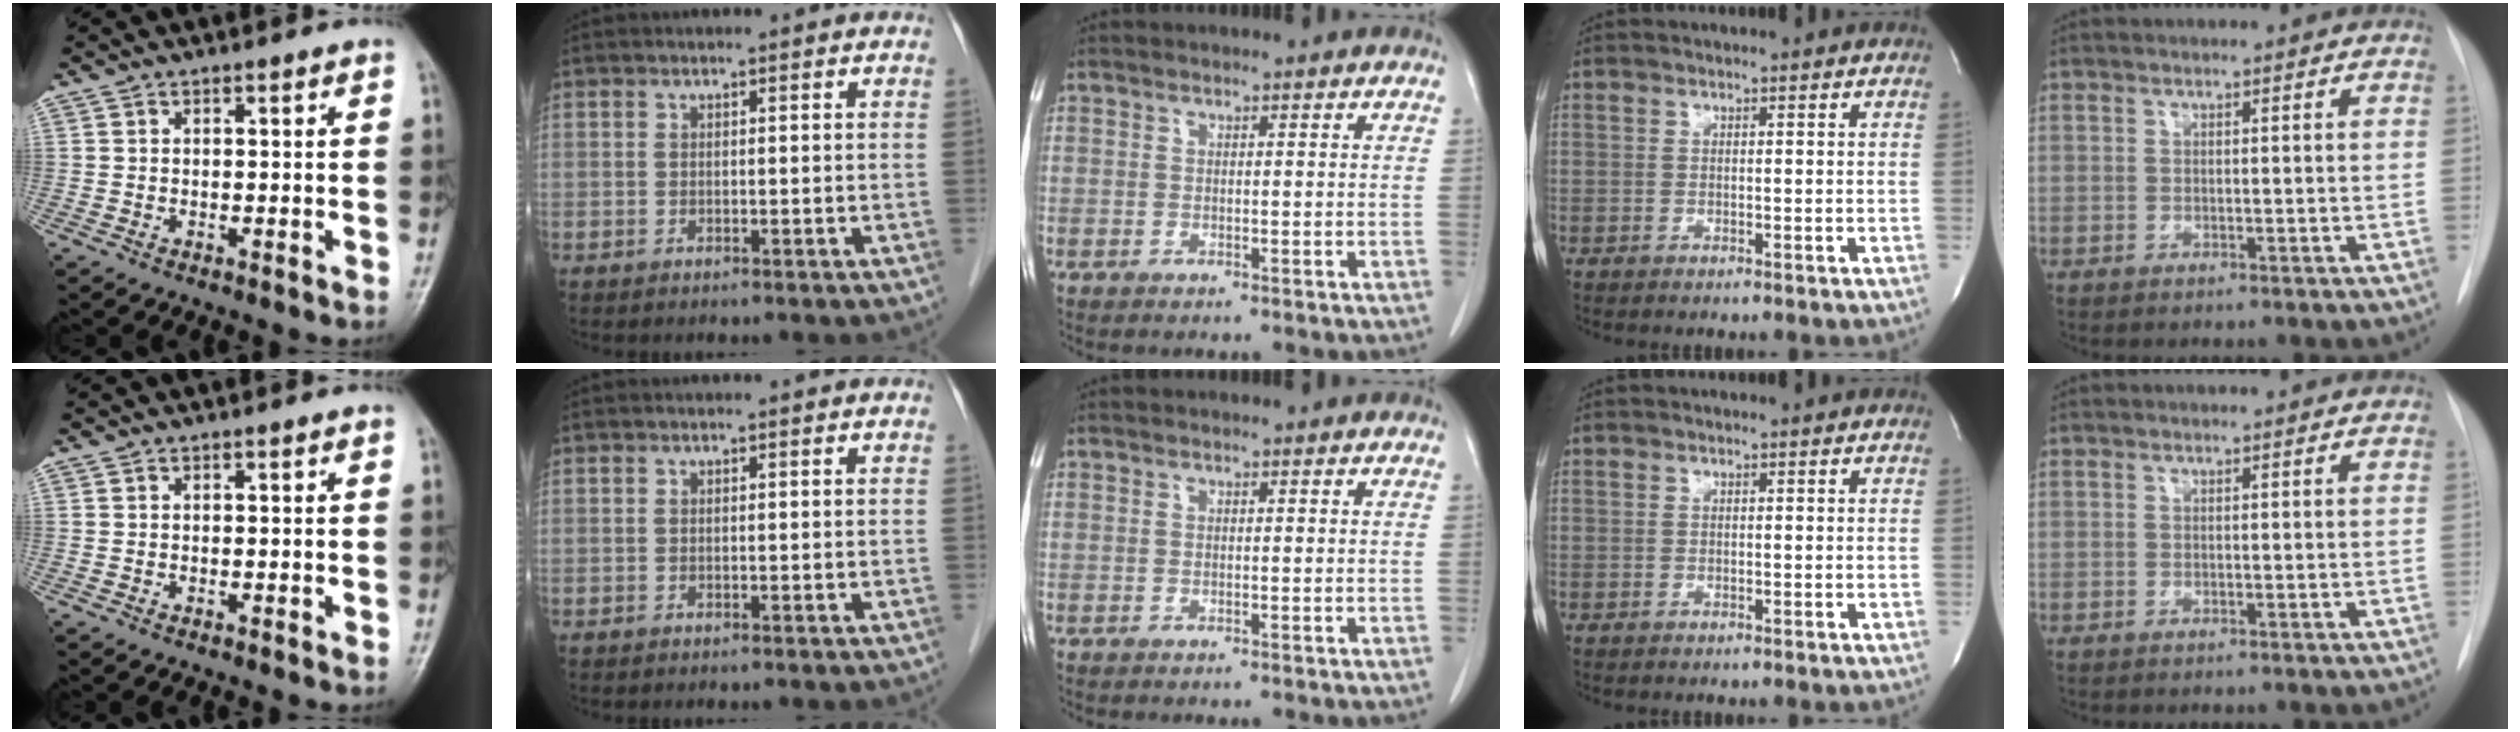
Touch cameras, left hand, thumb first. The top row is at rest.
{}